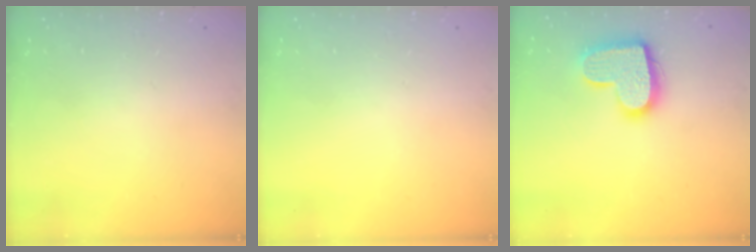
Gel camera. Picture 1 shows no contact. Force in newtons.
{"total": 0.0}
{"total": 15.6, "press": 15.6, "slide": 0.8}